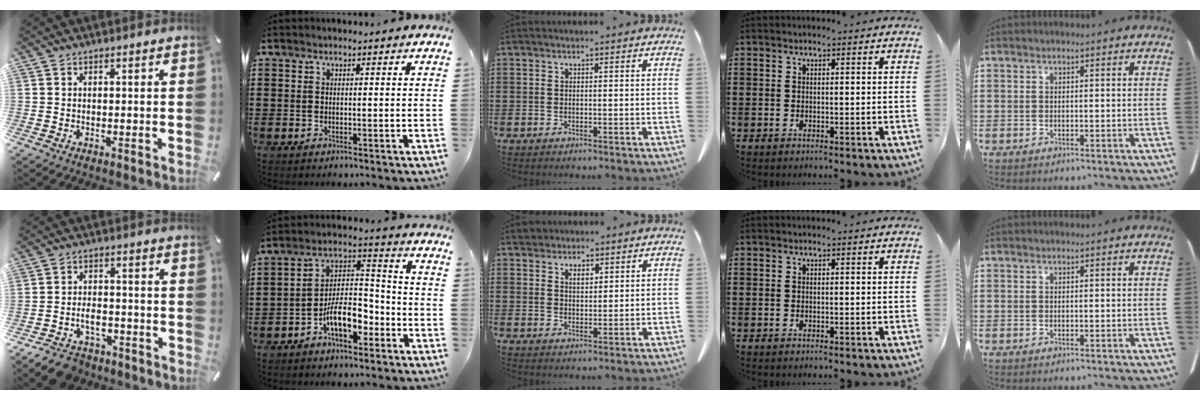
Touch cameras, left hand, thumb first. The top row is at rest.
{"thumb": {"total": 6.9, "force": [-4.2, 4.6, 3.1], "torque": [-0.057, 0.024, -0.075]}, "index": {"total": 8.6, "force": [-5.0, 3.9, 5.8], "torque": [-0.113, 0.018, -0.092]}, "middle": {"total": 2.9, "force": [2.3, 1.5, 0.9], "torque": [-0.017, 0.005, 0.043]}}